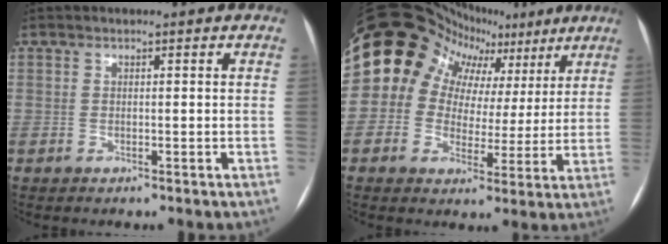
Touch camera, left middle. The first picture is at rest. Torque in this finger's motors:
{"motor_torque": [1.18, -0.95, 1.05, 0.08]}